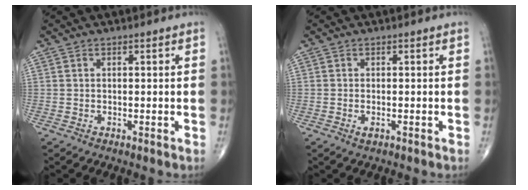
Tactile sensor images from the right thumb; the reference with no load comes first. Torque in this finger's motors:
{"motor_torque": [-0.23, 0.05, 0.15, 0.15, 0.07]}